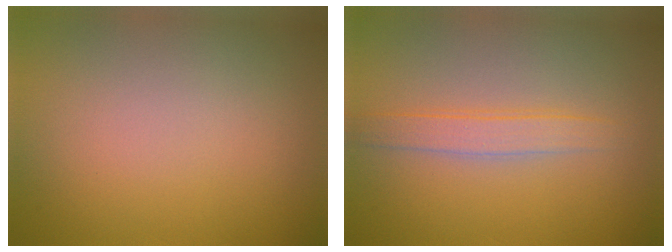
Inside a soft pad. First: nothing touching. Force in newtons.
{"total": 2.1, "press": 2.1, "slide": 0.1}